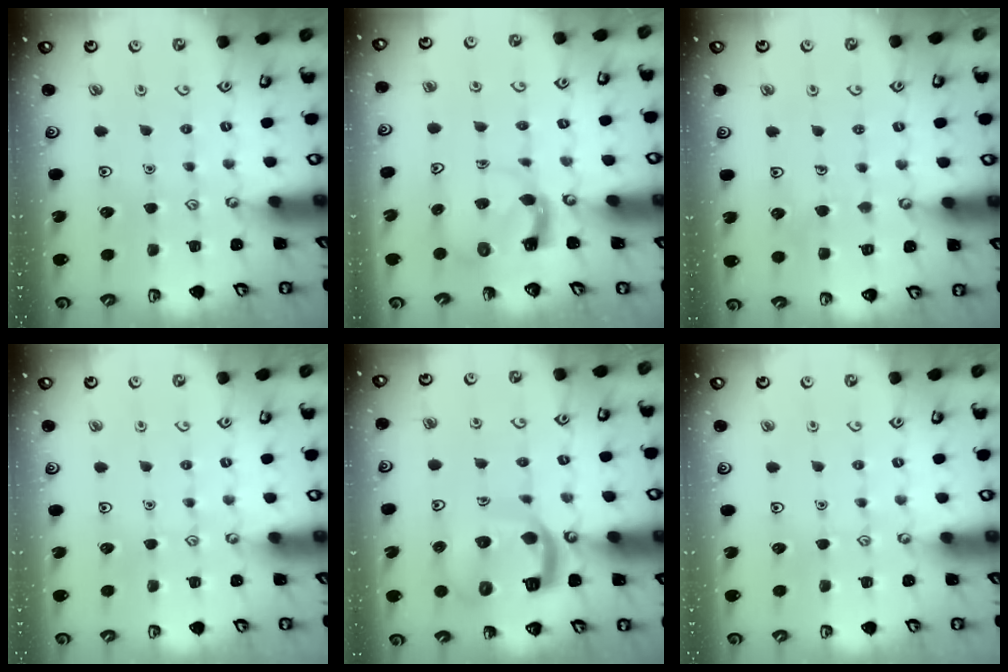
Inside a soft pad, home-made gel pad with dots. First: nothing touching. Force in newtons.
{"total": 3.7, "press": 3.7, "slide": 0.4}
{"total": 4.8, "press": 4.8, "slide": 0.4}
{"total": 0.0}
{"total": 14.0, "press": 13.9, "slide": 1.6}
{"total": 0.0}